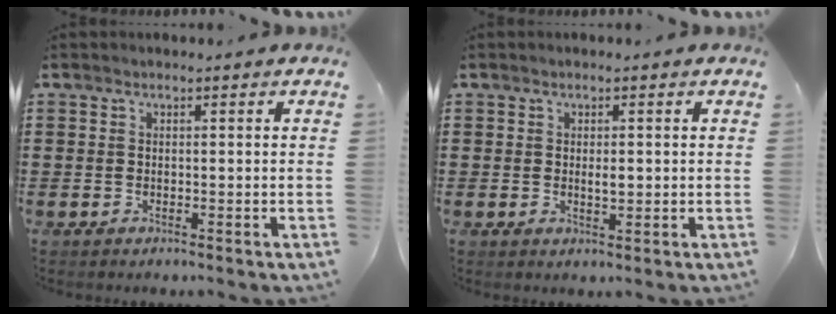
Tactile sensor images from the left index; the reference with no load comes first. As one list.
[{"total": 1.7, "force": [0.1, 0.5, 1.6], "torque": [-0.031, 0.001, 0.002]}]